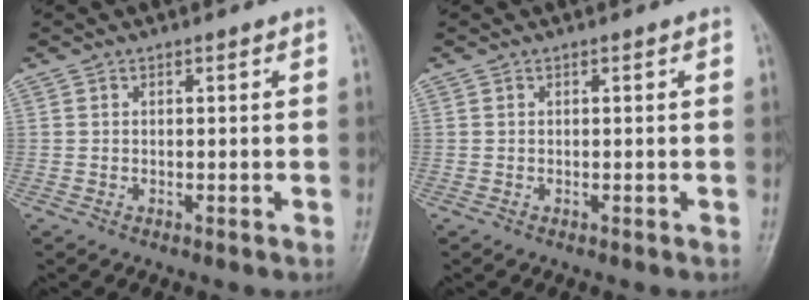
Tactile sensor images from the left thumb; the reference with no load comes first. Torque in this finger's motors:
{"motor_torque": [-0.16, 0.16, -0.02, 0.01, 0.00]}